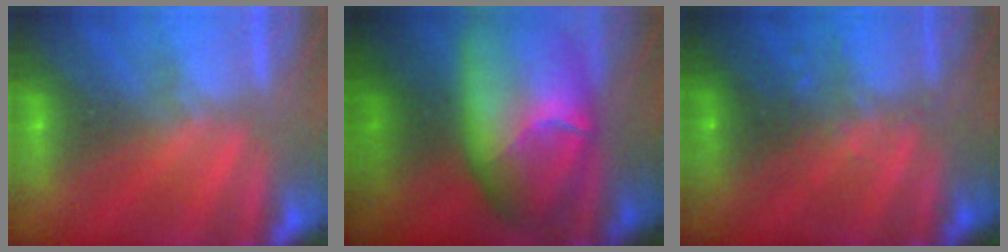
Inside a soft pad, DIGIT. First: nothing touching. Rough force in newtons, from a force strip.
{"total": 8.6}
{"total": 2.7}